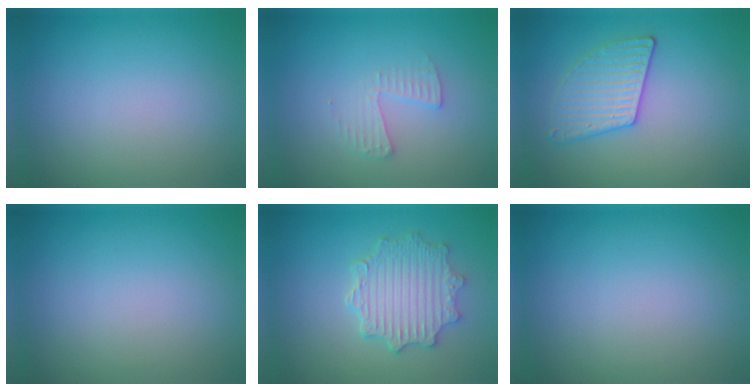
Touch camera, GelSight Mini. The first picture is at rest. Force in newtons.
{"total": 1.6, "press": 1.6, "slide": 0.1}
{"total": 3.0, "press": 2.9, "slide": 0.4}
{"total": 0.0}
{"total": 4.9, "press": 4.0, "slide": 2.9}
{"total": 0.0}